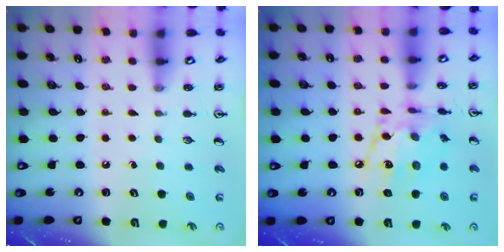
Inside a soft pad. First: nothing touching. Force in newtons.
{"total": 12.6, "press": 12.6, "slide": 0.8}